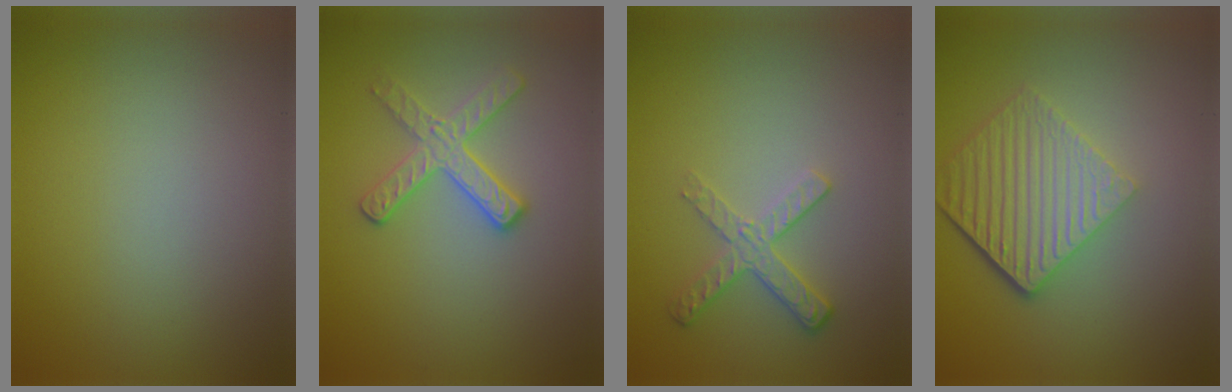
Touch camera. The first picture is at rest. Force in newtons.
{"total": 2.8, "press": 2.7, "slide": 0.6}
{"total": 2.6, "press": 2.4, "slide": 1.2}
{"total": 6.0, "press": 4.2, "slide": 4.3}